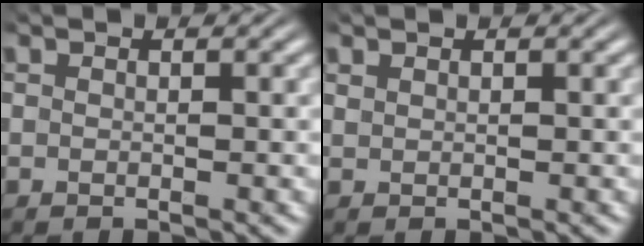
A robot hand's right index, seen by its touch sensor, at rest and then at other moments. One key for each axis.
{"total": 0.6, "fx": 0.6, "fy": 0.2, "fz": -0.2, "tx": -0.001, "ty": -0.001, "tz": 0.014}